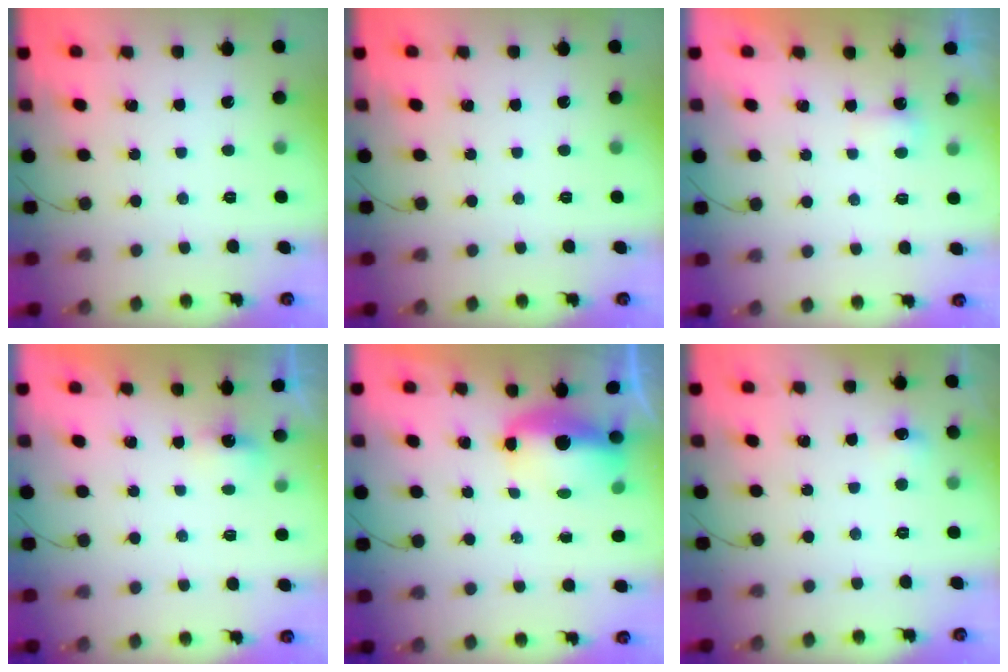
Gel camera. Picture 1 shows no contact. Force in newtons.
{"total": 0.0}
{"total": 2.8, "press": 2.7, "slide": 0.7}
{"total": 2.7, "press": 2.6, "slide": 0.6}
{"total": 9.0, "press": 7.7, "slide": 4.7}
{"total": 5.1, "press": 4.9, "slide": 1.3}